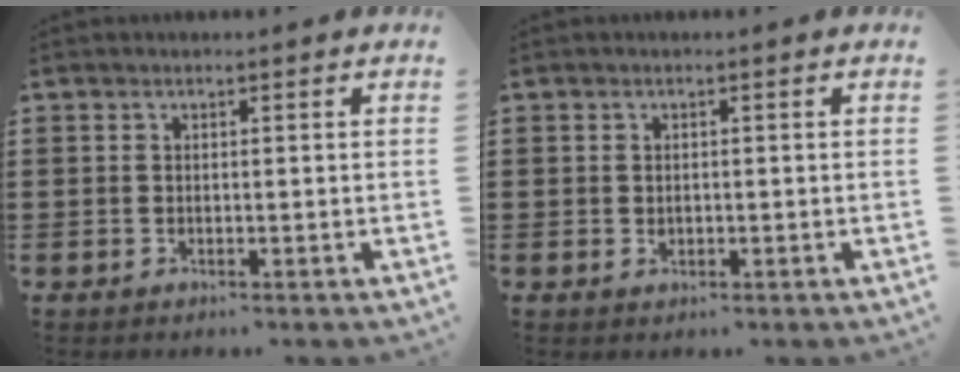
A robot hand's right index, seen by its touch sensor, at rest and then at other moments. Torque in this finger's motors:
{"motor_torque": [-0.28, 0.52, 0.00, 0.00]}